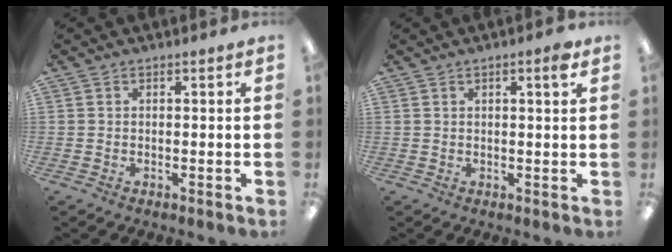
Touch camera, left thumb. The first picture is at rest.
{"total": 2.3, "force": [1.4, 0.4, 1.8], "torque": [-0.024, -0.003, 0.020]}